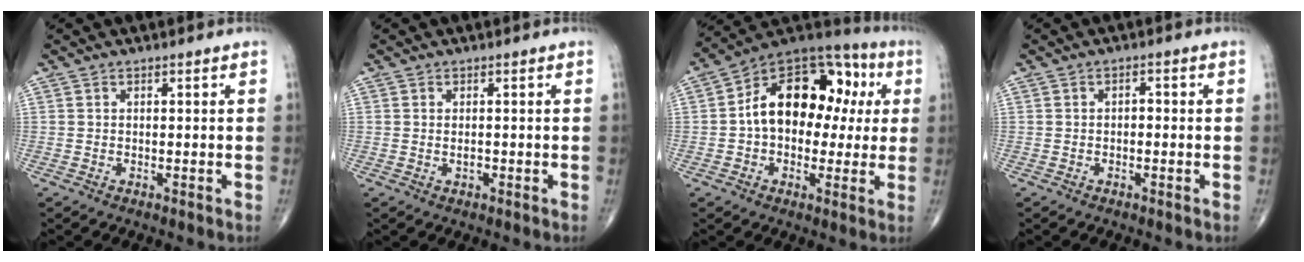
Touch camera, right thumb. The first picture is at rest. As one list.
[{"total": 0.9, "force": [-0.2, 0.5, 0.7], "torque": [-0.011, 0.001, -0.003]}, {"total": 19.1, "force": [1.9, 12.7, 14.1], "torque": [-0.172, 0.047, 0.021]}, {"total": 1.4, "force": [-0.2, 0.8, 1.1], "torque": [-0.008, 0.005, -0.008]}]